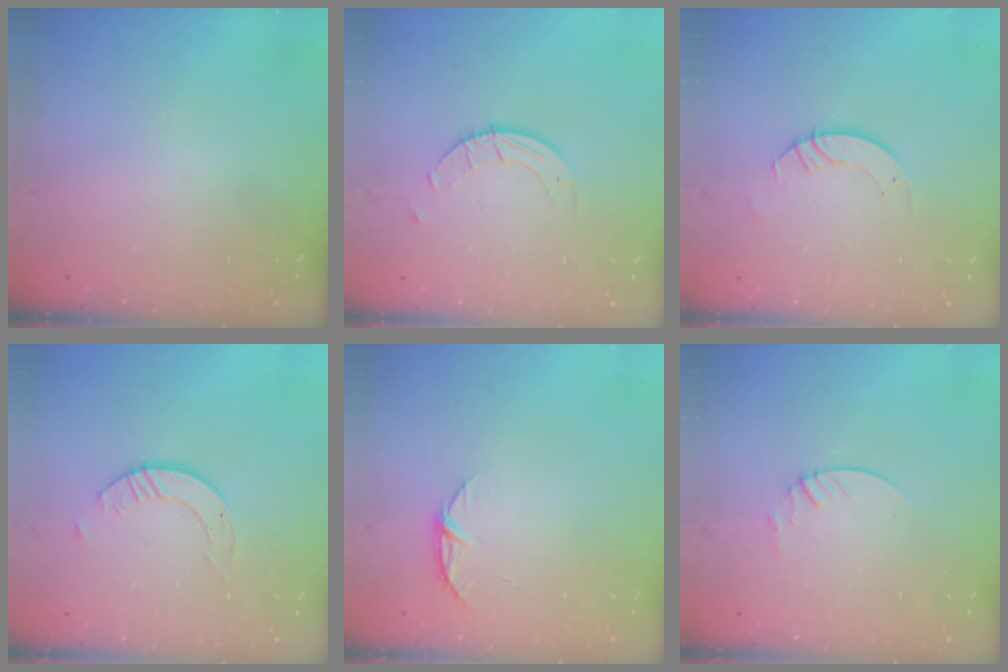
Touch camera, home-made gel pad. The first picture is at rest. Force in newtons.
{"total": 2.5, "press": 2.5, "slide": 0.2}
{"total": 3.5, "press": 3.5, "slide": 0.4}
{"total": 2.6, "press": 2.5, "slide": 0.3}
{"total": 5.4, "press": 5.4, "slide": 0.6}
{"total": 1.9, "press": 1.9, "slide": 0.2}